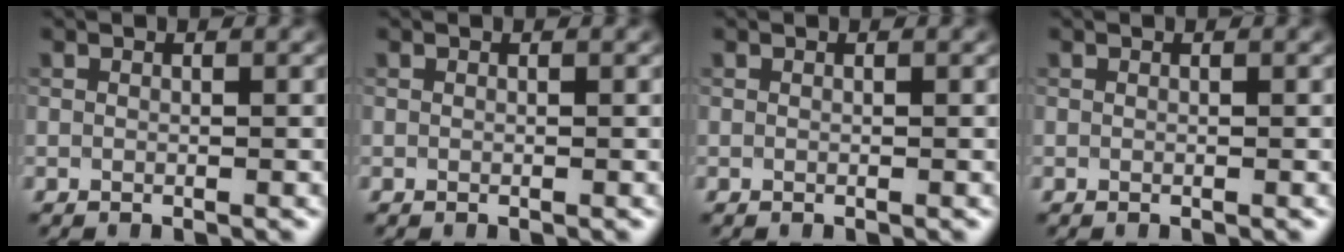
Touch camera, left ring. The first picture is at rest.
{"total": 0.0}
{"total": 0.0}
{"total": 0.0}